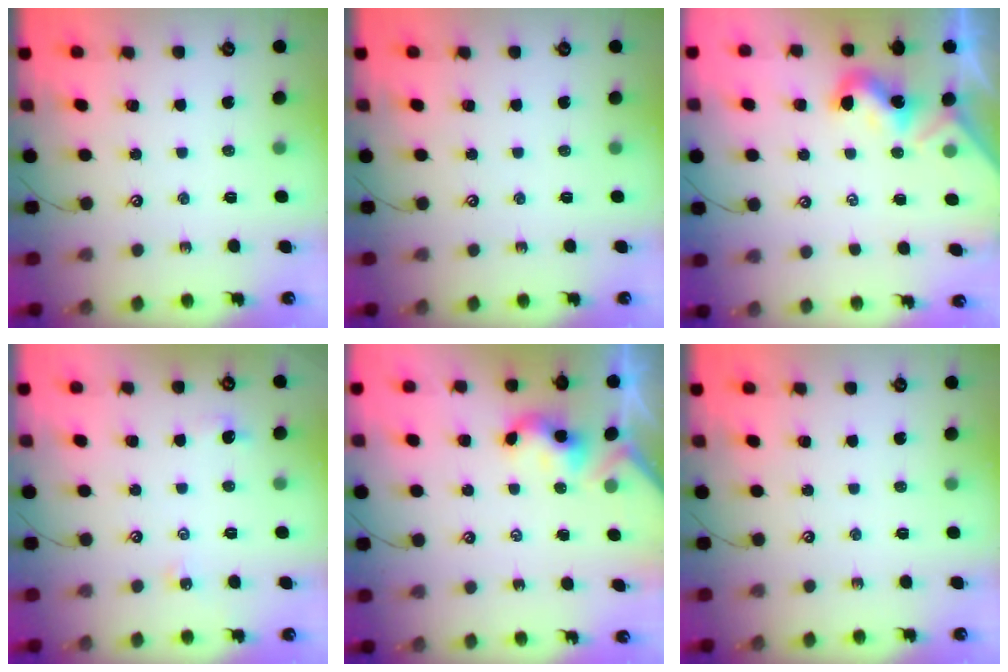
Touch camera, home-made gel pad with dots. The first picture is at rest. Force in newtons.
{"total": 0.0}
{"total": 1.8, "press": 1.8, "slide": 0.4}
{"total": 1.4, "press": 1.3, "slide": 0.4}
{"total": 2.6, "press": 2.6, "slide": 0.3}
{"total": 0.0}